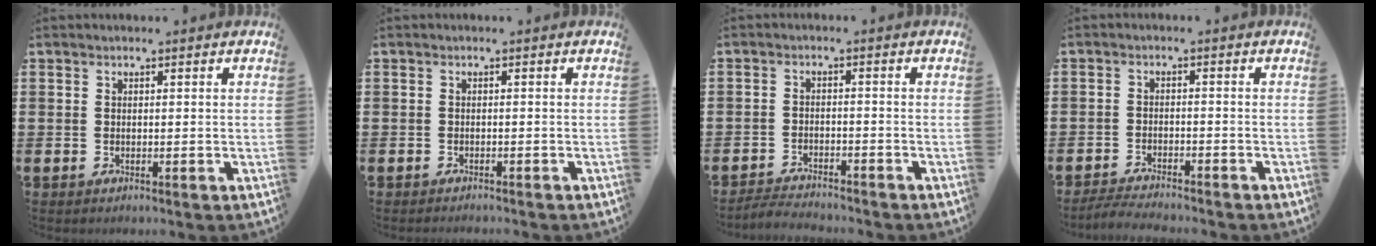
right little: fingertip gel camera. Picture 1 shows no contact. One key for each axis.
{"total": 0.5, "fx": -0.5, "fy": -0.1, "fz": 0.0, "tx": 0.000, "ty": -0.002, "tz": -0.011}
{"total": 2.5, "fx": -2.5, "fy": 0.1, "fz": 0.0, "tx": -0.004, "ty": 0.004, "tz": -0.055}
{"total": 2.4, "fx": -2.4, "fy": -0.1, "fz": 0.4, "tx": -0.007, "ty": 0.004, "tz": -0.050}